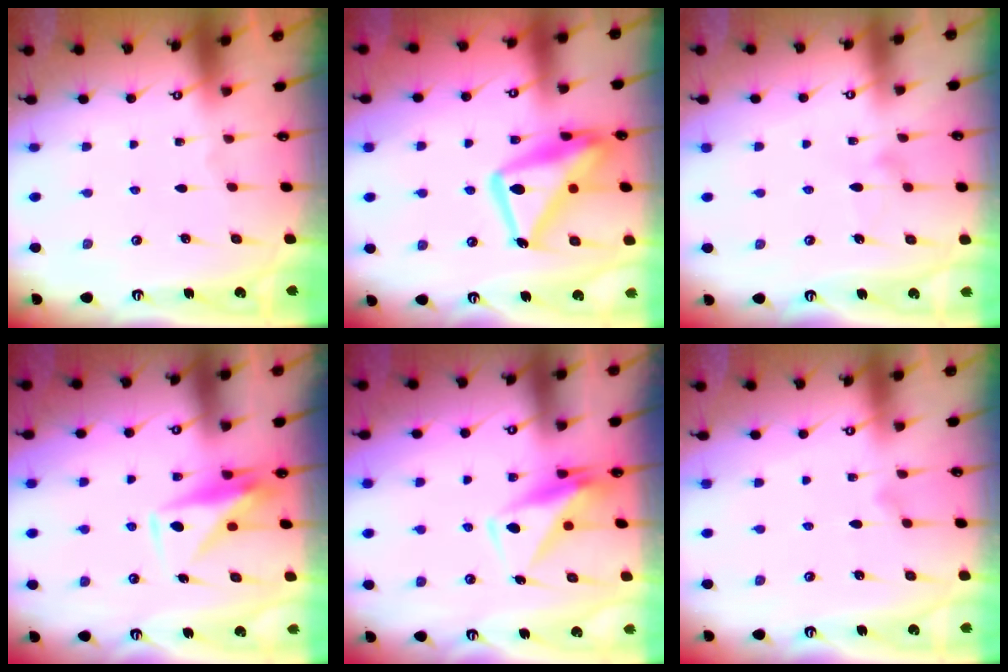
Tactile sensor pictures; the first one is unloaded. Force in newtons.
{"total": 17.7, "press": 17.6, "slide": 1.6}
{"total": 7.6, "press": 7.6, "slide": 0.4}
{"total": 9.3, "press": 9.2, "slide": 1.4}
{"total": 9.4, "press": 9.3, "slide": 1.5}
{"total": 6.2, "press": 6.2, "slide": 0.3}